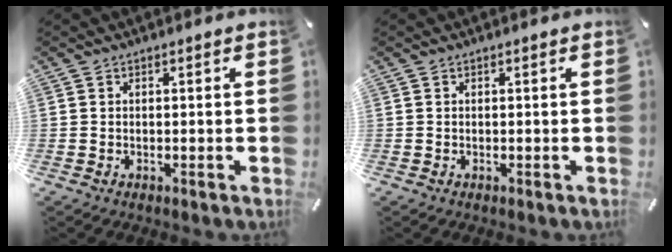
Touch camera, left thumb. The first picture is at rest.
{"total": 0.0}